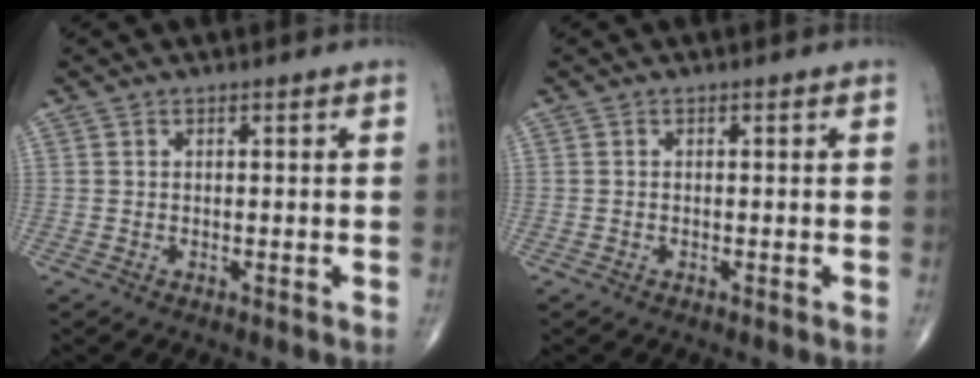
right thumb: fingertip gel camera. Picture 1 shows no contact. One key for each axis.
{"total": 0.0}